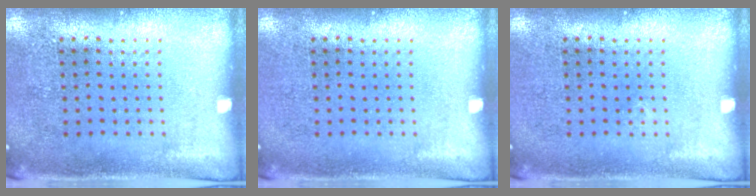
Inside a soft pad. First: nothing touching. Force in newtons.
{"total": 0.0}
{"total": 0.0}